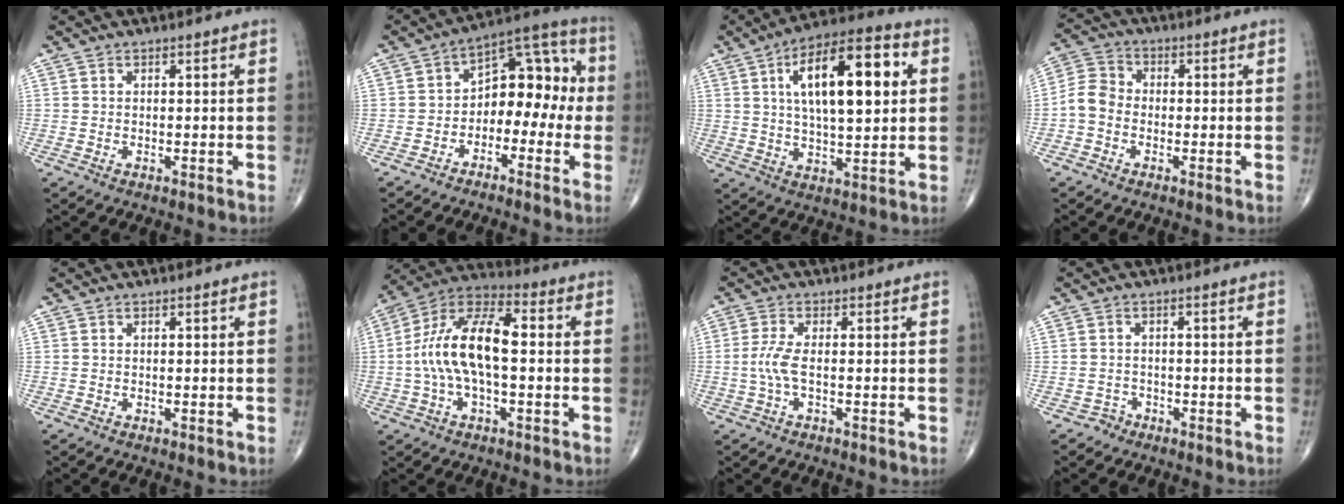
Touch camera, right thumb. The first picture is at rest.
{"total": 12.3, "force": [-2.1, 7.9, 9.2], "torque": [-0.088, 0.055, -0.046]}
{"total": 18.8, "force": [4.7, 7.3, 16.7], "torque": [-0.250, 0.007, 0.070]}
{"total": 5.5, "force": [-1.5, 4.5, 2.9], "torque": [-0.046, 0.018, -0.043]}
{"total": 0.0}
{"total": 15.5, "force": [-0.3, 7.1, 13.8], "torque": [-0.268, 0.044, -0.012]}
{"total": 3.7, "force": [-0.6, 1.0, 3.6], "torque": [-0.096, 0.000, -0.016]}
{"total": 1.7, "force": [-1.2, 1.2, -0.3], "torque": [0.013, 0.006, -0.026]}